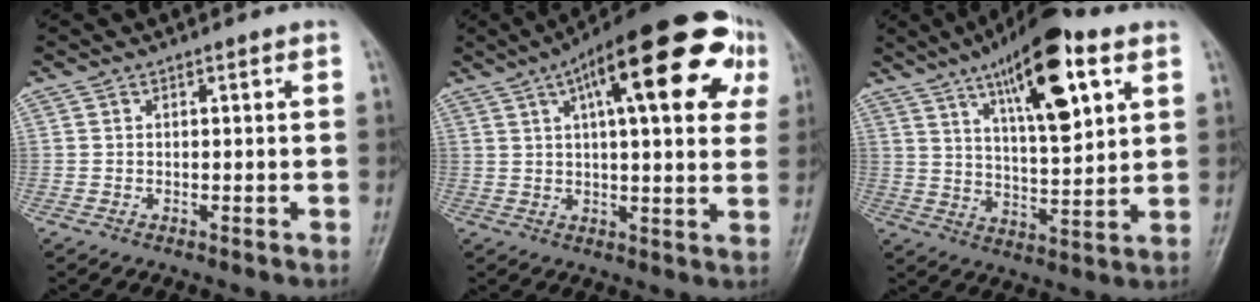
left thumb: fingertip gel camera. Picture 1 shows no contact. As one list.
[{"total": 25.4, "force": [10.2, 8.4, 21.6], "torque": [-0.296, 0.020, 0.137]}, {"total": 17.9, "force": [8.7, 5.5, 14.7], "torque": [-0.213, -0.026, 0.142]}]